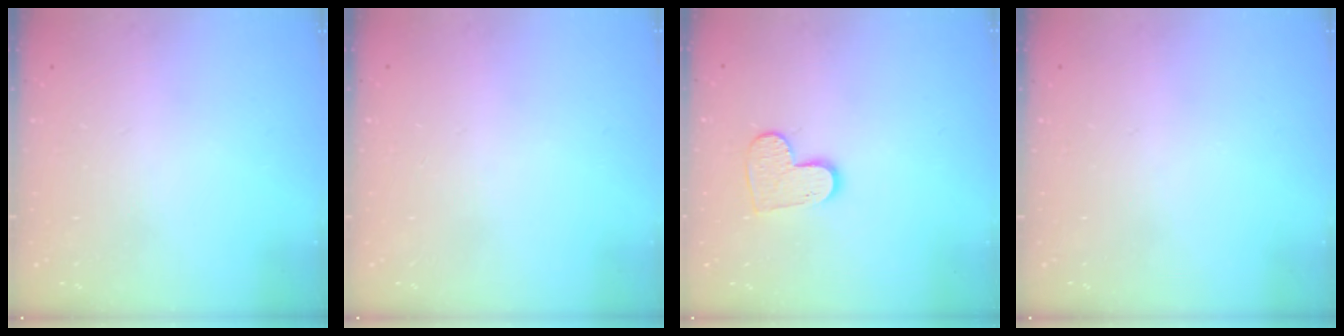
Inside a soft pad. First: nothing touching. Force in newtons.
{"total": 0.6, "press": 0.6, "slide": 0.2}
{"total": 9.0, "press": 9.0, "slide": 0.7}
{"total": 0.0}